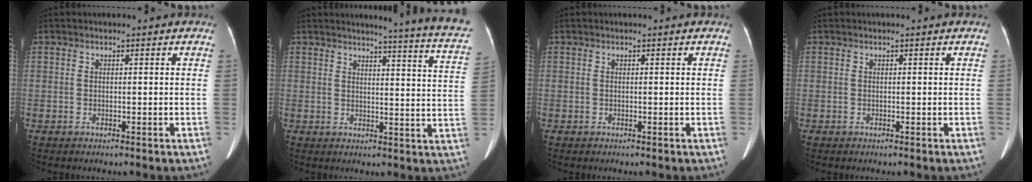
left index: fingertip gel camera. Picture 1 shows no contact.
{"total": 15.7, "force": [14.2, -0.9, 6.5], "torque": [-0.080, -0.090, 0.137]}
{"total": 0.0}
{"total": 0.0}